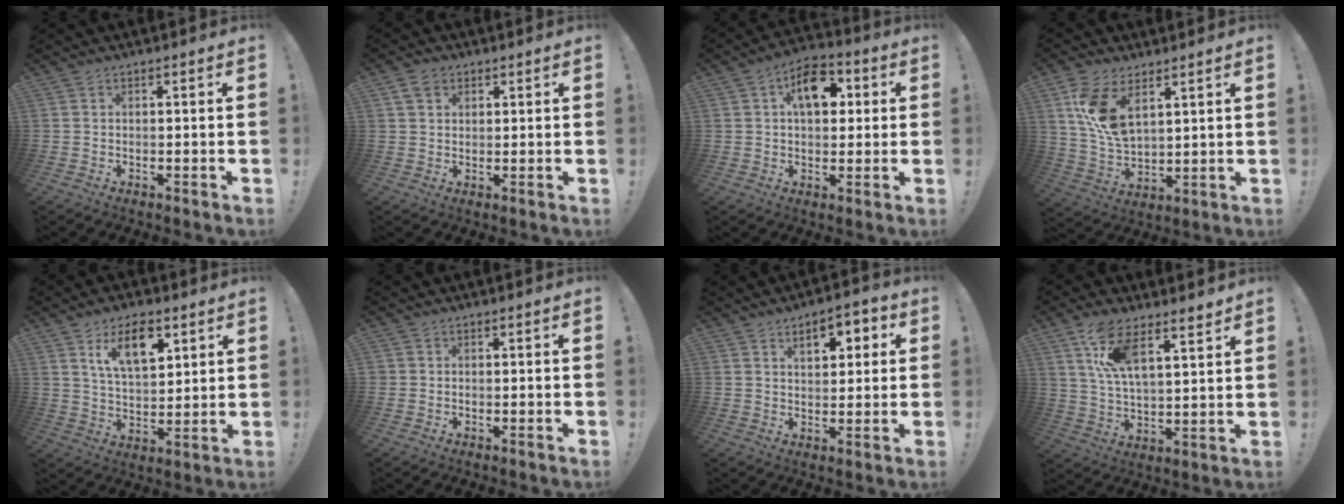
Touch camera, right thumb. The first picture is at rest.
{"total": 4.6, "force": [2.4, 3.4, 1.8], "torque": [-0.032, 0.000, 0.046]}
{"total": 12.2, "force": [3.4, 7.9, 8.6], "torque": [-0.105, 0.003, 0.057]}
{"total": 12.2, "force": [6.3, 6.8, 8.0], "torque": [-0.150, -0.031, 0.119]}
{"total": 12.4, "force": [6.7, 6.5, 8.2], "torque": [-0.129, -0.021, 0.120]}
{"total": 1.1, "force": [-0.2, 1.1, 0.1], "torque": [0.000, 0.005, -0.004]}
{"total": 8.0, "force": [3.1, 4.4, 5.9], "torque": [-0.067, -0.007, 0.046]}
{"total": 12.0, "force": [7.9, 4.2, 7.9], "torque": [-0.152, -0.027, 0.144]}